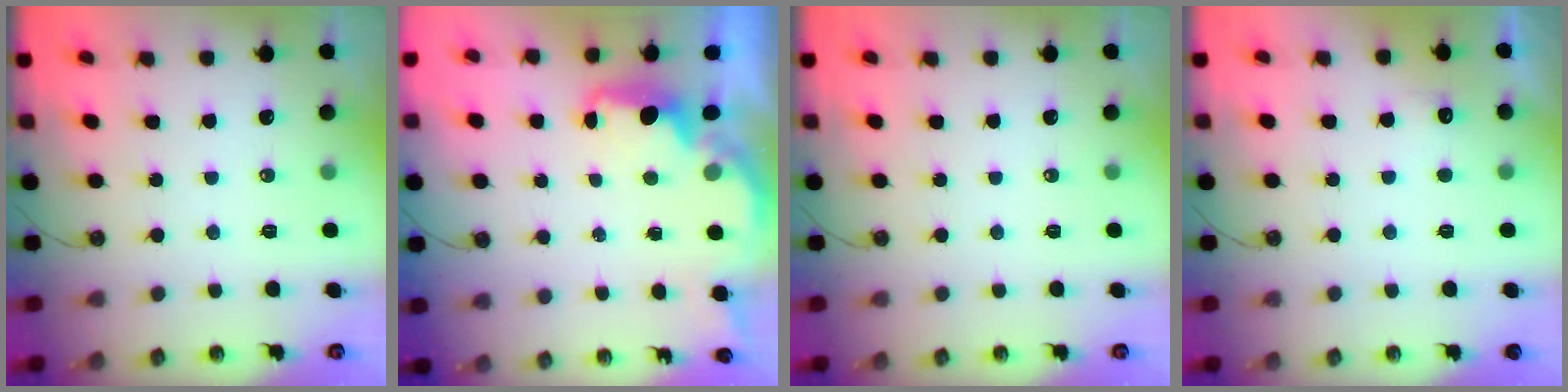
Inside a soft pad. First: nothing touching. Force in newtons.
{"total": 2.0, "press": 1.9, "slide": 0.8}
{"total": 0.0}
{"total": 5.2, "press": 5.0, "slide": 1.2}